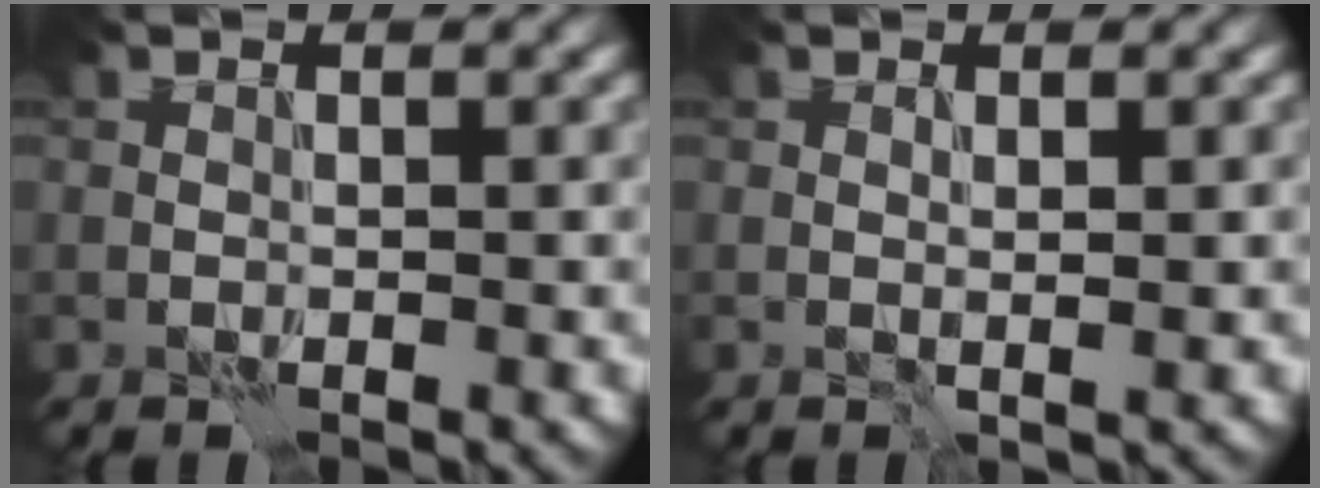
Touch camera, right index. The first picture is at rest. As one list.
[{"total": 0.7, "force": [0.1, -0.1, 0.7], "torque": [-0.012, -0.002, 0.002]}]